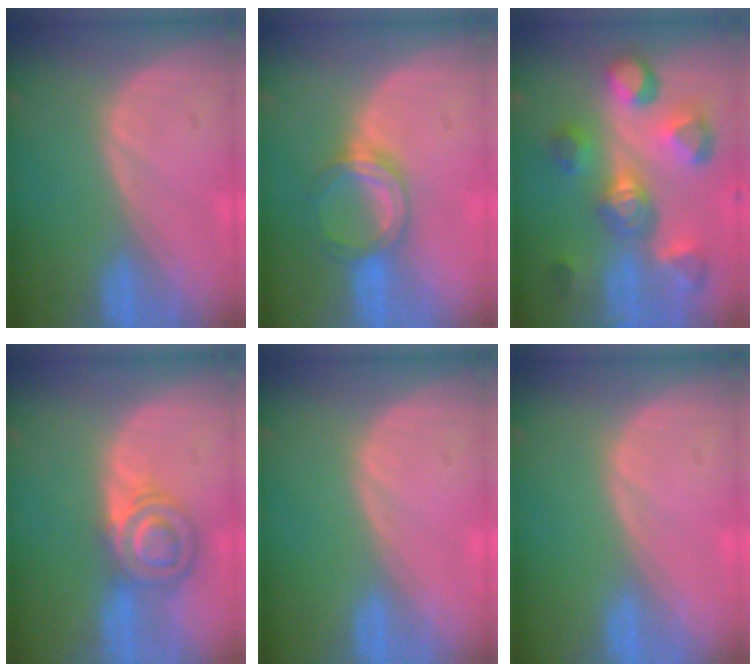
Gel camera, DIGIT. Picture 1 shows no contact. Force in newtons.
{"total": 5.2, "press": 4.9, "slide": 1.5}
{"total": 10.9, "press": 9.9, "slide": 4.5}
{"total": 6.2, "press": 6.1, "slide": 1.2}
{"total": 0.0}
{"total": 0.0}